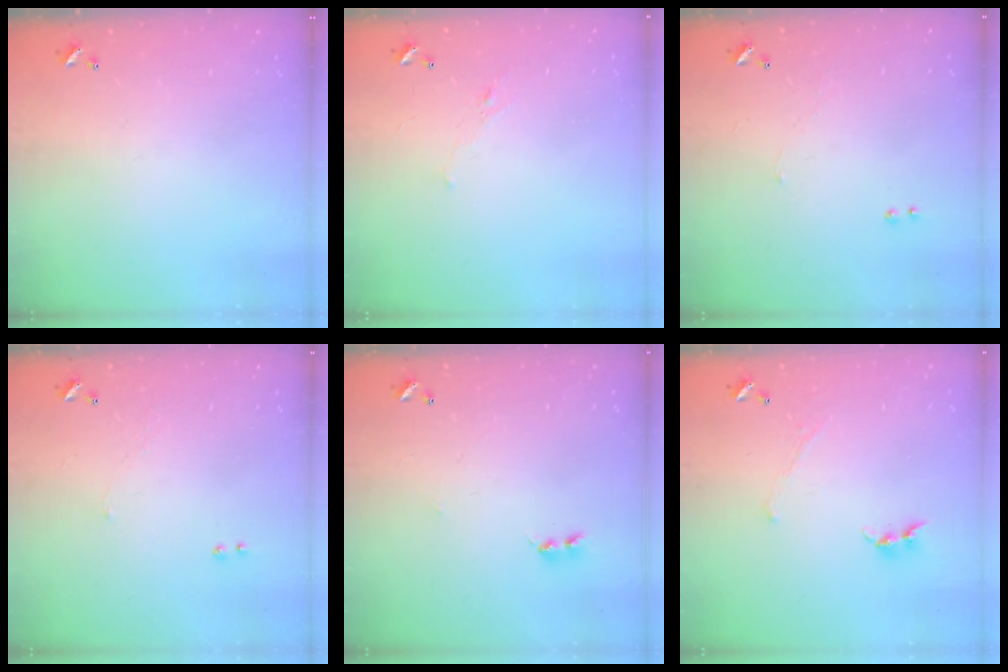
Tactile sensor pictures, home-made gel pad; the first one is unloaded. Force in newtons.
{"total": 0.7, "press": 0.2, "slide": 0.6}
{"total": 1.2, "press": 1.0, "slide": 0.6}
{"total": 1.2, "press": 1.0, "slide": 0.6}
{"total": 1.6, "press": 1.6, "slide": 0.4}
{"total": 0.8, "press": 0.7, "slide": 0.3}